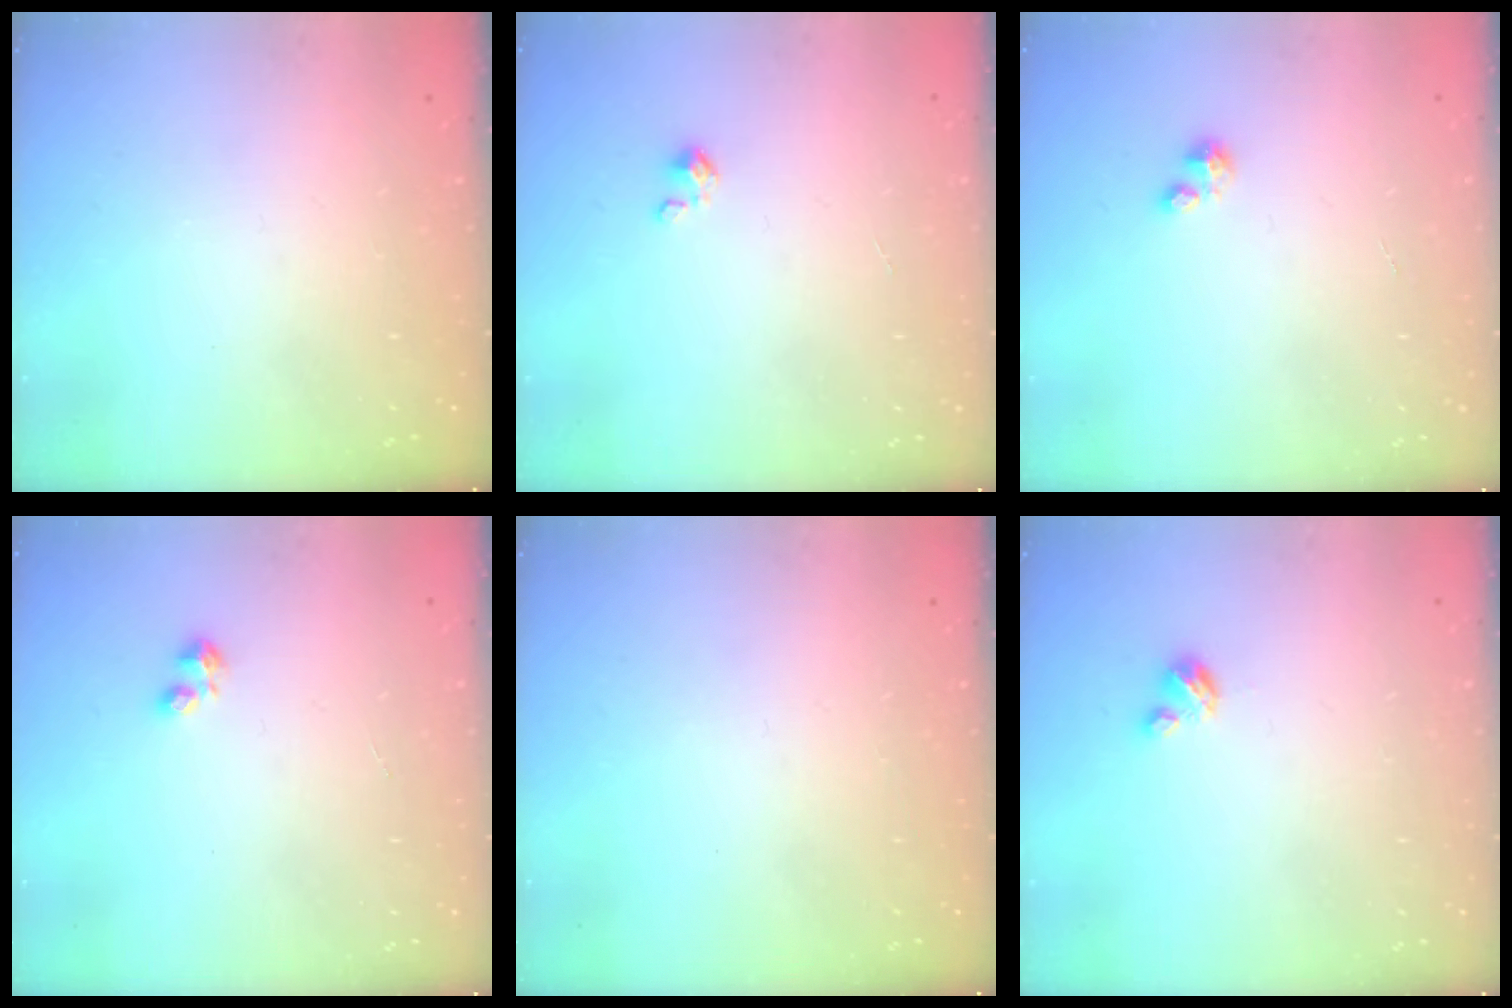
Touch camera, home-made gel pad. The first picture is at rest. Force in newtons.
{"total": 0.0}
{"total": 0.9, "press": 0.9, "slide": 0.3}
{"total": 1.5, "press": 1.5, "slide": 0.3}
{"total": 0.0}
{"total": 2.9, "press": 2.9, "slide": 0.3}